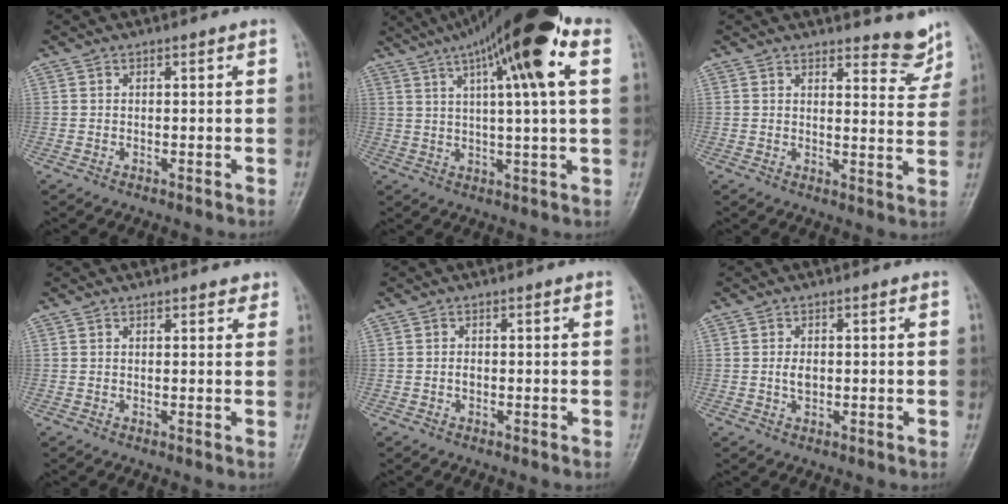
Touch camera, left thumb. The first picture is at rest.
{"total": 18.9, "force": [8.2, 3.3, 16.7], "torque": [-0.270, 0.017, 0.125]}
{"total": 6.7, "force": [6.2, 2.0, 1.8], "torque": [0.001, -0.055, 0.069]}
{"total": 2.4, "force": [2.0, 0.9, 0.9], "torque": [0.005, -0.006, 0.020]}
{"total": 0.8, "force": [0.0, 0.6, 0.6], "torque": [-0.007, 0.001, -0.001]}
{"total": 2.2, "force": [0.1, 1.3, 1.7], "torque": [-0.029, -0.002, 0.004]}